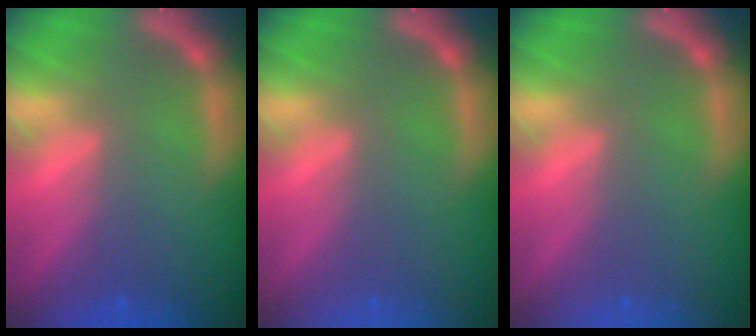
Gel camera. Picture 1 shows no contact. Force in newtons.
{"total": 0.0}
{"total": 0.0}